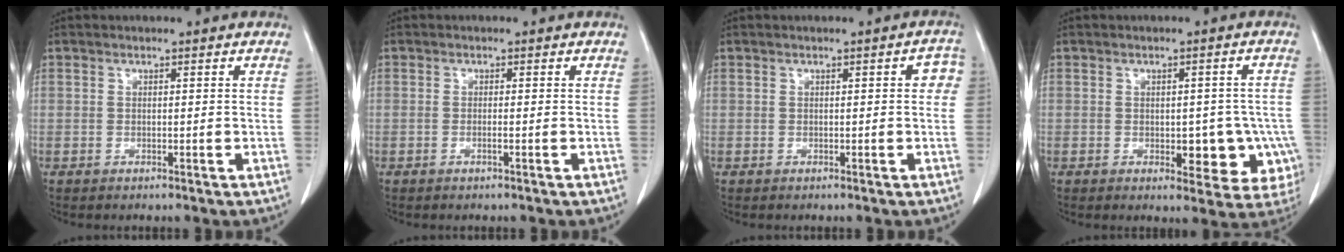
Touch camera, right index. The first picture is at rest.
{"total": 0.5, "force": [-0.2, -0.1, 0.5], "torque": [-0.010, 0.002, -0.003]}
{"total": 2.2, "force": [0.3, 0.9, 2.0], "torque": [-0.010, 0.009, -0.001]}
{"total": 8.6, "force": [-2.3, 4.7, 6.8], "torque": [-0.055, 0.013, -0.020]}